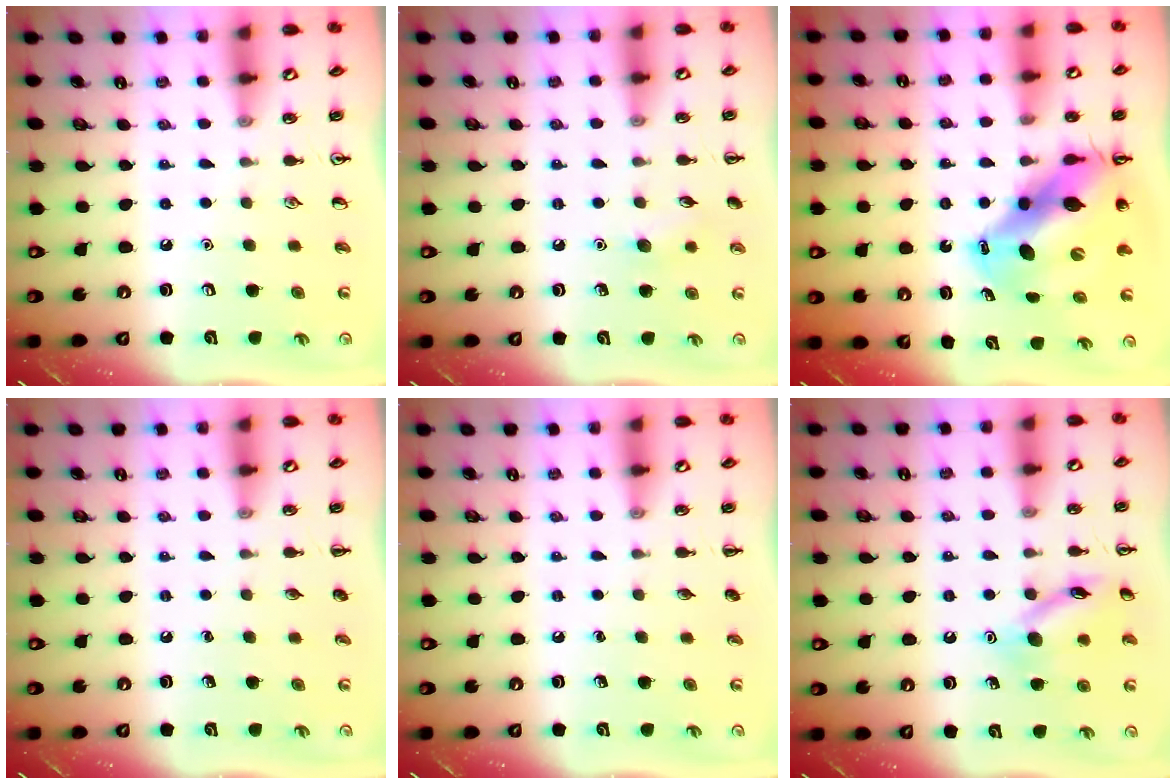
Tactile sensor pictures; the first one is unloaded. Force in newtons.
{"total": 5.8, "press": 5.6, "slide": 1.5}
{"total": 14.9, "press": 14.2, "slide": 4.6}
{"total": 0.0}
{"total": 0.0}
{"total": 12.3, "press": 12.3, "slide": 0.7}